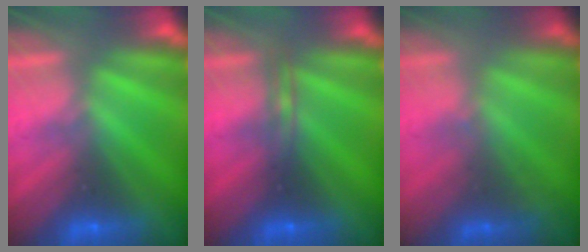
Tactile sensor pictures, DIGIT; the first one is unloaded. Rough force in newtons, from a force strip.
{"total": 2.3}
{"total": 1.8}